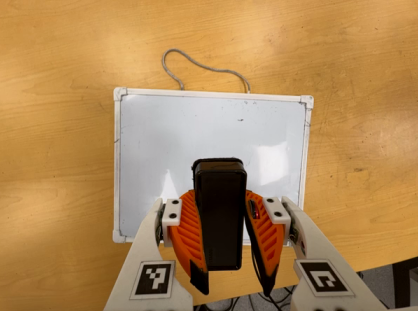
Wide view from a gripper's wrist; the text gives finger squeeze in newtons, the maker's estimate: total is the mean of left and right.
{"total": 8.4, "left": 6.9, "right": 9.9}